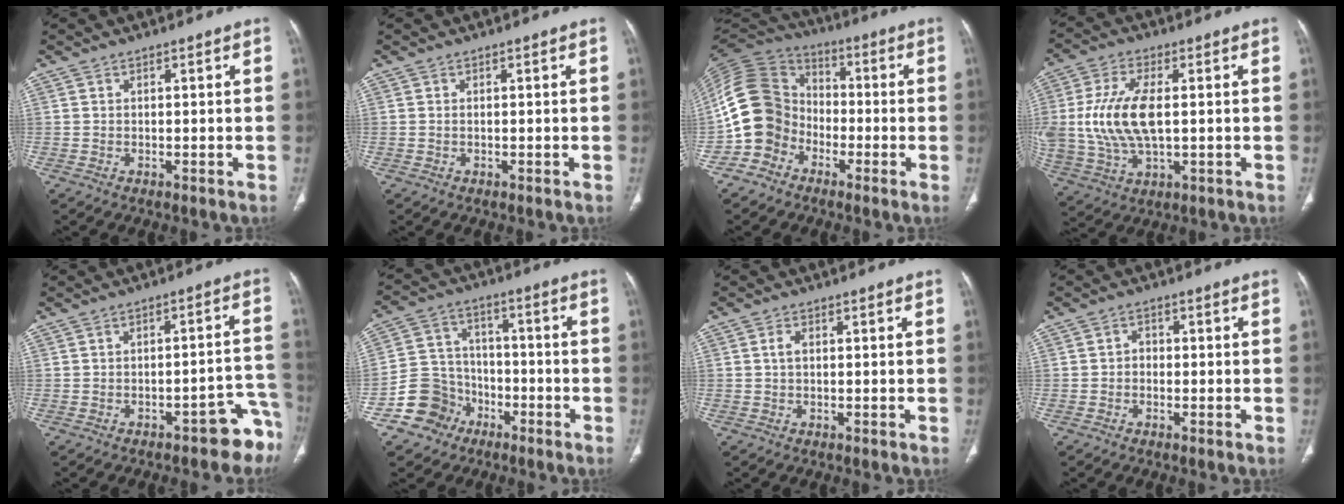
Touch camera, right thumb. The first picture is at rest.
{"total": 0.0}
{"total": 14.0, "force": [-5.0, 12.0, 5.4], "torque": [-0.083, 0.061, -0.104]}
{"total": 15.0, "force": [0.9, 7.4, 13.1], "torque": [-0.290, -0.001, 0.025]}
{"total": 7.7, "force": [-5.7, 3.1, 4.2], "torque": [-0.009, 0.078, -0.074]}
{"total": 10.2, "force": [-5.3, 8.6, 1.6], "torque": [0.002, 0.055, -0.096]}
{"total": 1.6, "force": [0.2, 0.9, 1.3], "torque": [-0.020, 0.005, 0.002]}
{"total": 1.7, "force": [-0.5, 1.4, 0.8], "torque": [0.002, 0.010, -0.013]}